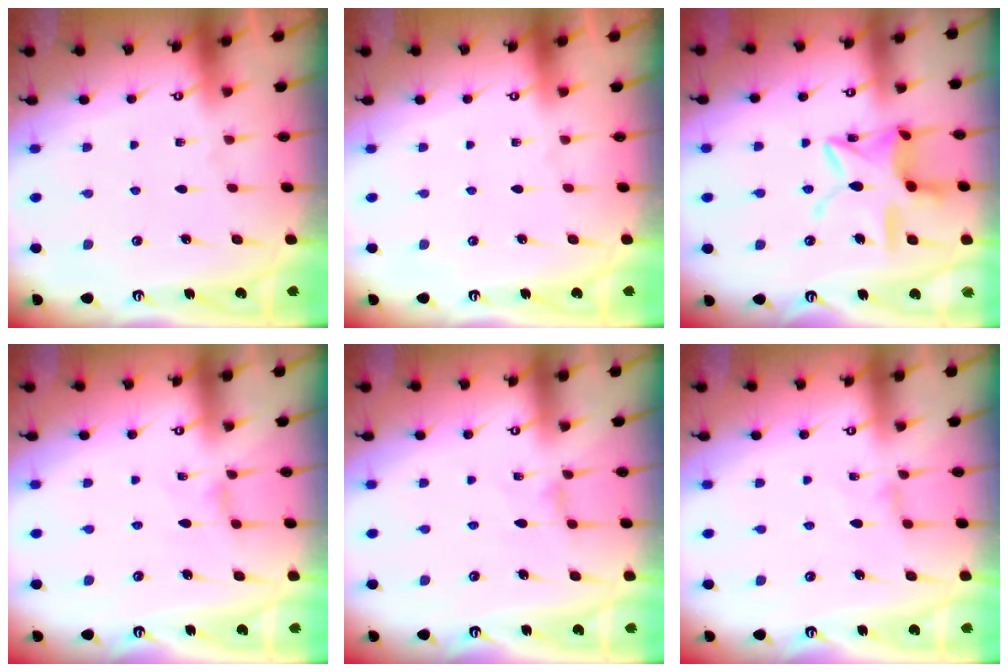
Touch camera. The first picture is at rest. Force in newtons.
{"total": 0.0}
{"total": 13.6, "press": 13.6, "slide": 1.0}
{"total": 0.0}
{"total": 0.0}
{"total": 0.5, "press": 0.5, "slide": 0.1}